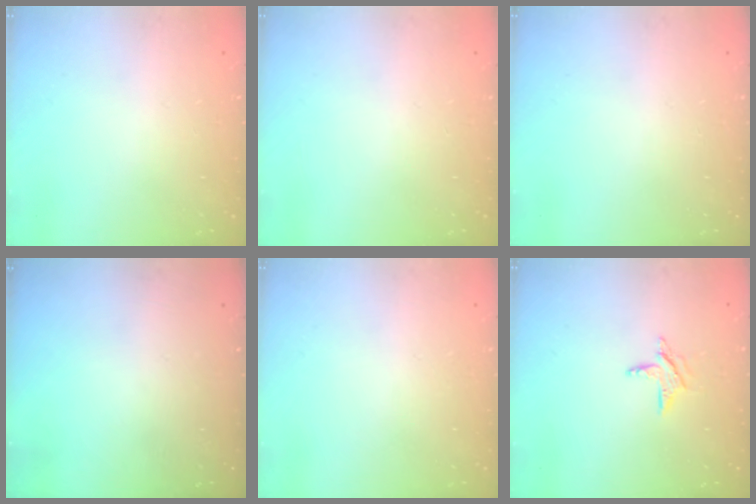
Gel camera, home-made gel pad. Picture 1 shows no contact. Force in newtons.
{"total": 0.0}
{"total": 0.0}
{"total": 0.0}
{"total": 0.0}
{"total": 6.2, "press": 6.1, "slide": 0.7}